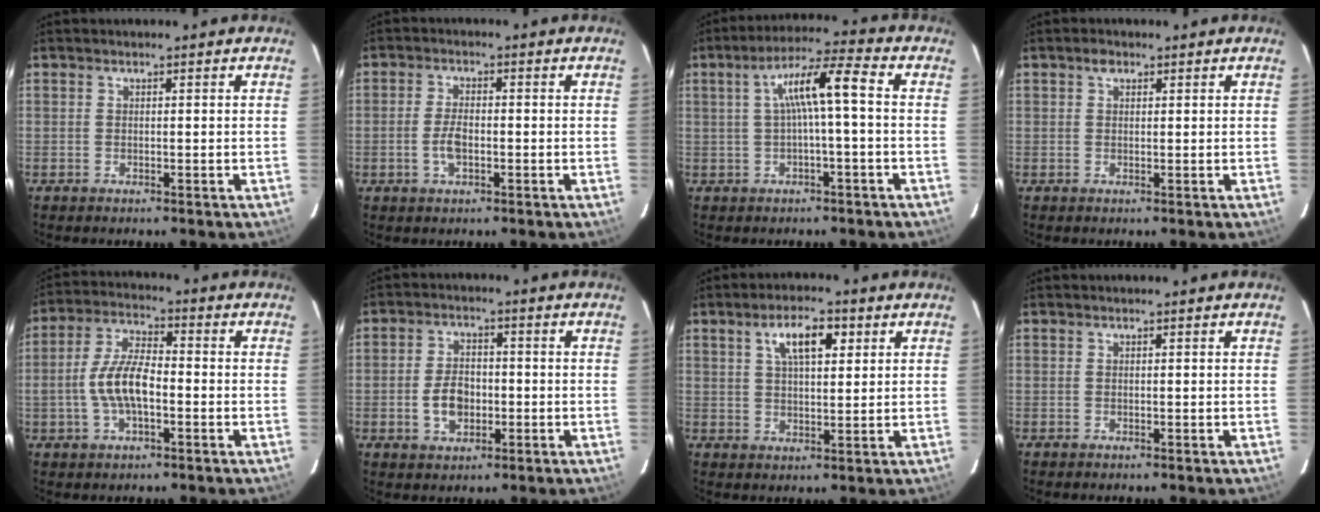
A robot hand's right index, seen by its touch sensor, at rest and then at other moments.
{"total": 4.1, "force": [-1.2, 2.0, 3.4], "torque": [-0.072, 0.001, -0.021]}
{"total": 7.7, "force": [0.0, 0.5, 7.7], "torque": [-0.143, 0.022, 0.006]}
{"total": 1.6, "force": [0.8, 1.1, 0.7], "torque": [-0.012, 0.007, 0.013]}
{"total": 9.1, "force": [-2.1, 3.8, 8.0], "torque": [-0.162, 0.010, -0.038]}
{"total": 8.1, "force": [-1.9, 5.0, 6.1], "torque": [-0.122, 0.010, -0.027]}
{"total": 7.2, "force": [3.1, 2.8, 5.8], "torque": [-0.101, 0.015, 0.055]}
{"total": 0.0}